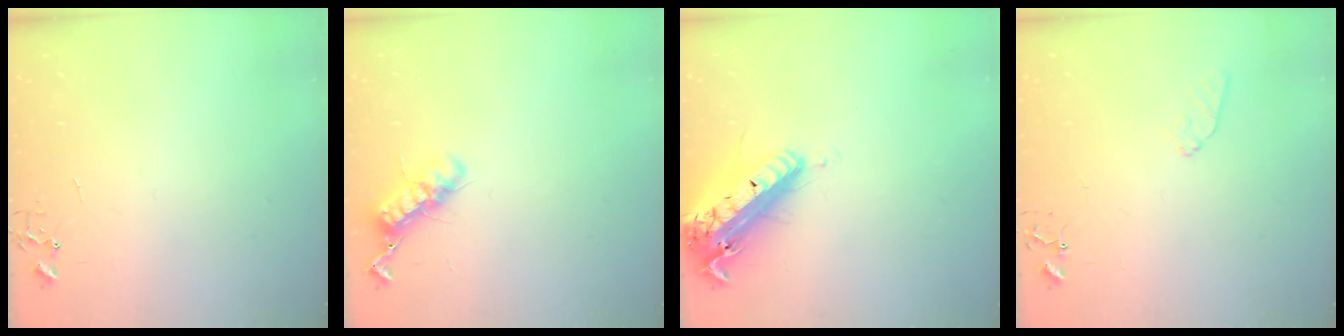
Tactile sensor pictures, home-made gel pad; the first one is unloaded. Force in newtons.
{"total": 11.9, "press": 11.9, "slide": 0.8}
{"total": 21.3, "press": 20.9, "slide": 4.2}
{"total": 7.7, "press": 7.6, "slide": 0.9}